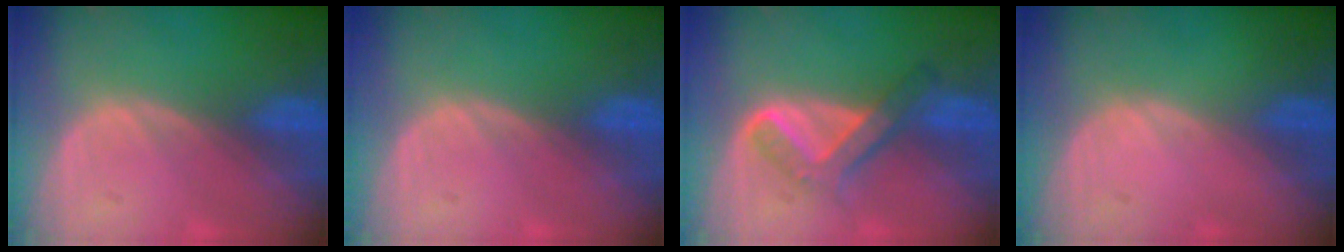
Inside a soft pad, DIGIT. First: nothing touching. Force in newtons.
{"total": 0.0}
{"total": 5.8, "press": 5.2, "slide": 2.5}
{"total": 0.0}